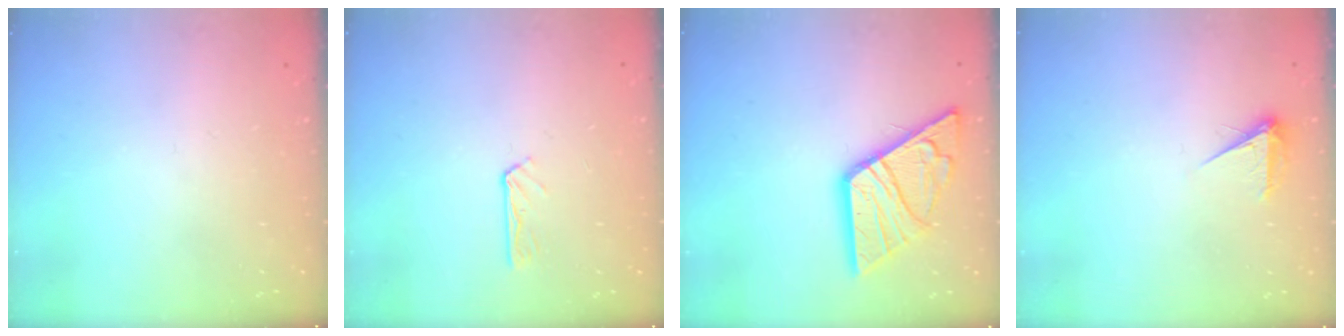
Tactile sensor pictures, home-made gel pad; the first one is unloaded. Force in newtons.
{"total": 2.7, "press": 2.7, "slide": 0.2}
{"total": 13.3, "press": 13.3, "slide": 0.9}
{"total": 4.3, "press": 4.3, "slide": 0.6}